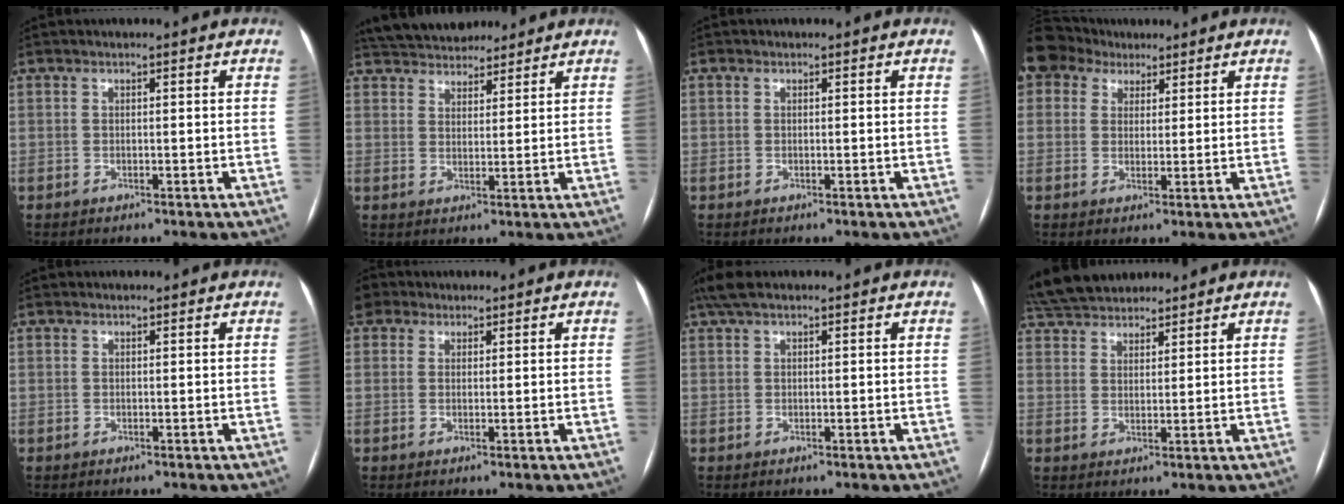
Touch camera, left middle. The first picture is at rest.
{"total": 11.6, "force": [10.5, 3.8, 3.2], "torque": [-0.052, 0.027, 0.166]}
{"total": 1.3, "force": [-0.6, -0.9, -0.8], "torque": [0.014, -0.008, -0.009]}
{"total": 7.6, "force": [5.4, 5.2, 1.3], "torque": [-0.036, 0.037, 0.104]}
{"total": 0.5, "force": [0.4, 0.3, -0.1], "torque": [0.000, 0.008, 0.007]}
{"total": 2.4, "force": [2.0, 1.3, -0.1], "torque": [-0.008, 0.016, 0.040]}
{"total": 3.8, "force": [2.9, 1.1, 2.3], "torque": [-0.050, 0.028, 0.057]}
{"total": 9.1, "force": [8.4, 2.7, 2.3], "torque": [-0.043, 0.036, 0.150]}